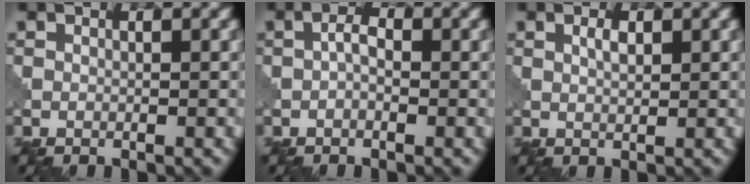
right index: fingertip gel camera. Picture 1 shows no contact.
{"total": 1.7, "force": [-0.3, 0.8, 1.5], "torque": [-0.028, 0.008, -0.010]}
{"total": 1.3, "force": [0.5, 0.5, 1.1], "torque": [-0.024, 0.002, 0.010]}